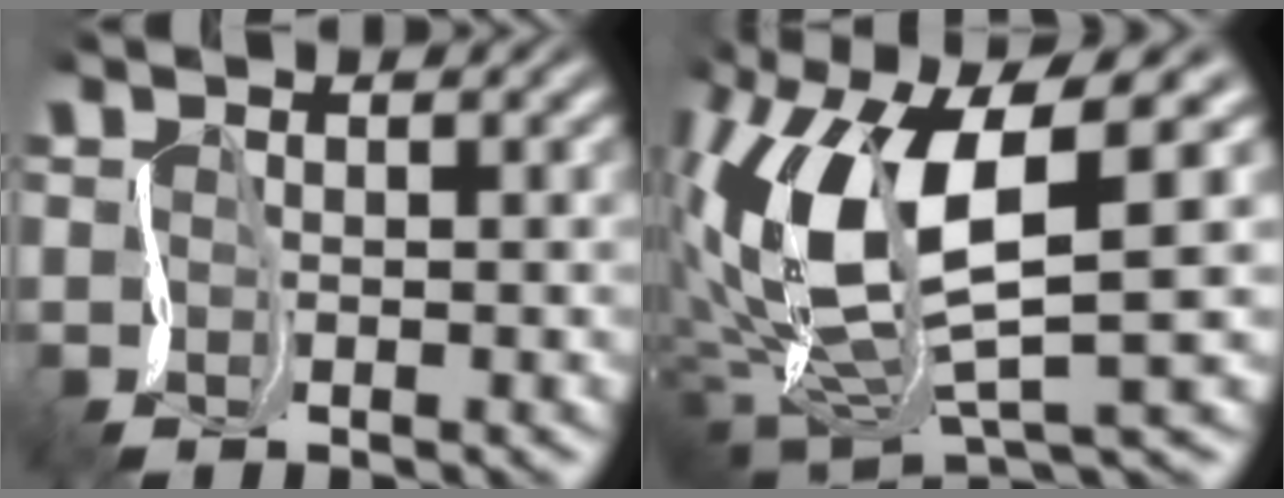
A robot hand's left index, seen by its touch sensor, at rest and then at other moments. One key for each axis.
{"total": 10.4, "fx": 1.8, "fy": 4.5, "fz": 9.2, "tx": -0.202, "ty": -0.005, "tz": 0.036}